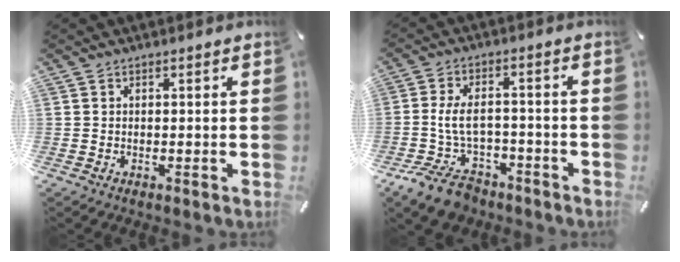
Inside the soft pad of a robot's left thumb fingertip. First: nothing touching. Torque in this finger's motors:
{"motor_torque": [0.03, 0.62, 0.09, -0.08, 0.07]}